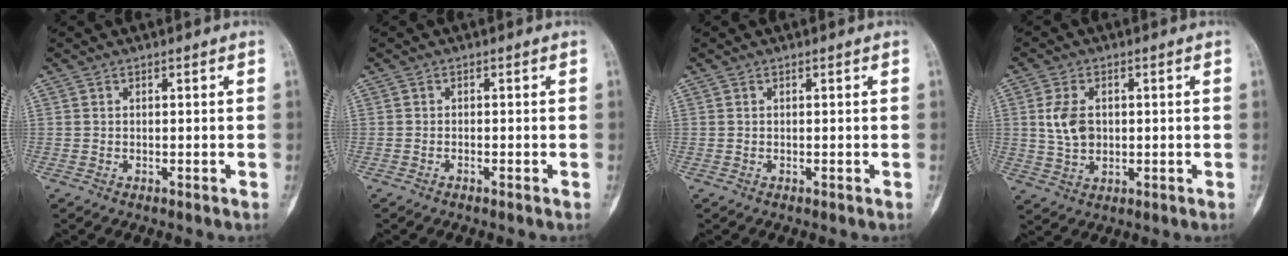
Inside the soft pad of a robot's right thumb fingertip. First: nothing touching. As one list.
[{"total": 0.5, "force": [-0.5, 0.0, 0.2], "torque": [-0.005, 0.002, -0.010]}, {"total": 0.0}, {"total": 6.2, "force": [0.6, 4.2, 4.6], "torque": [-0.082, 0.001, 0.016]}]